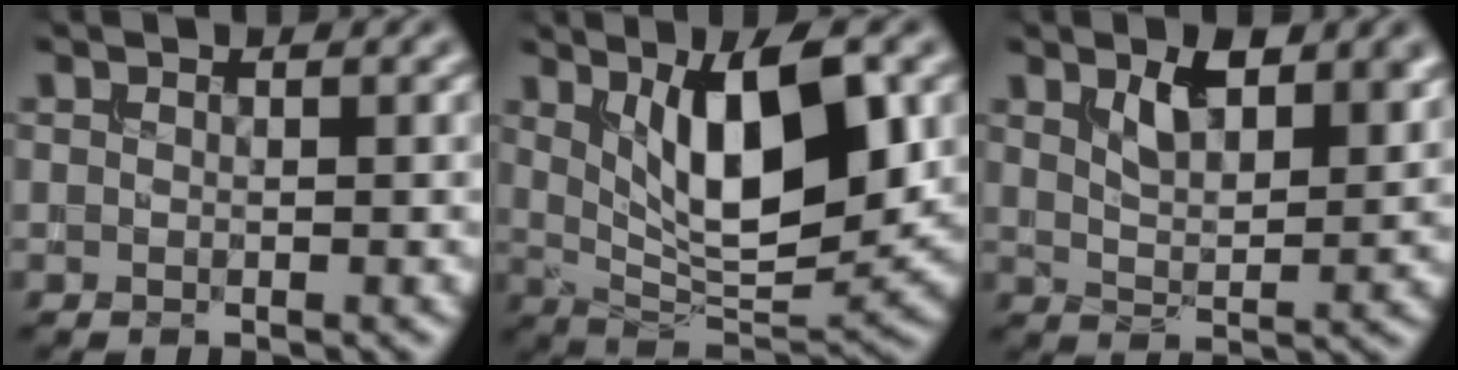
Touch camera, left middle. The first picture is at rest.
{"total": 9.5, "force": [2.6, 3.3, 8.6], "torque": [-0.136, -0.013, 0.046]}
{"total": 5.1, "force": [2.4, 2.2, 3.9], "torque": [-0.074, -0.003, 0.041]}